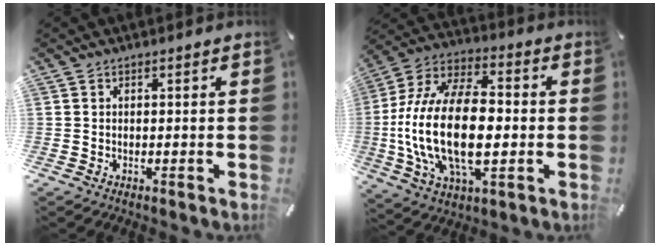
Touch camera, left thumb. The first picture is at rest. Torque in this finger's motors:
{"motor_torque": [1.45, 1.79, 2.77, 0.00, 1.05]}